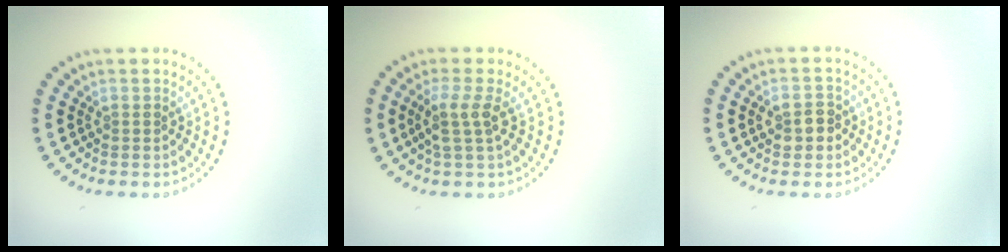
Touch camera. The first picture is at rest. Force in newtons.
{"total": 2.5, "press": 2.0, "slide": 1.6}
{"total": 2.3, "press": 2.3, "slide": 0.3}